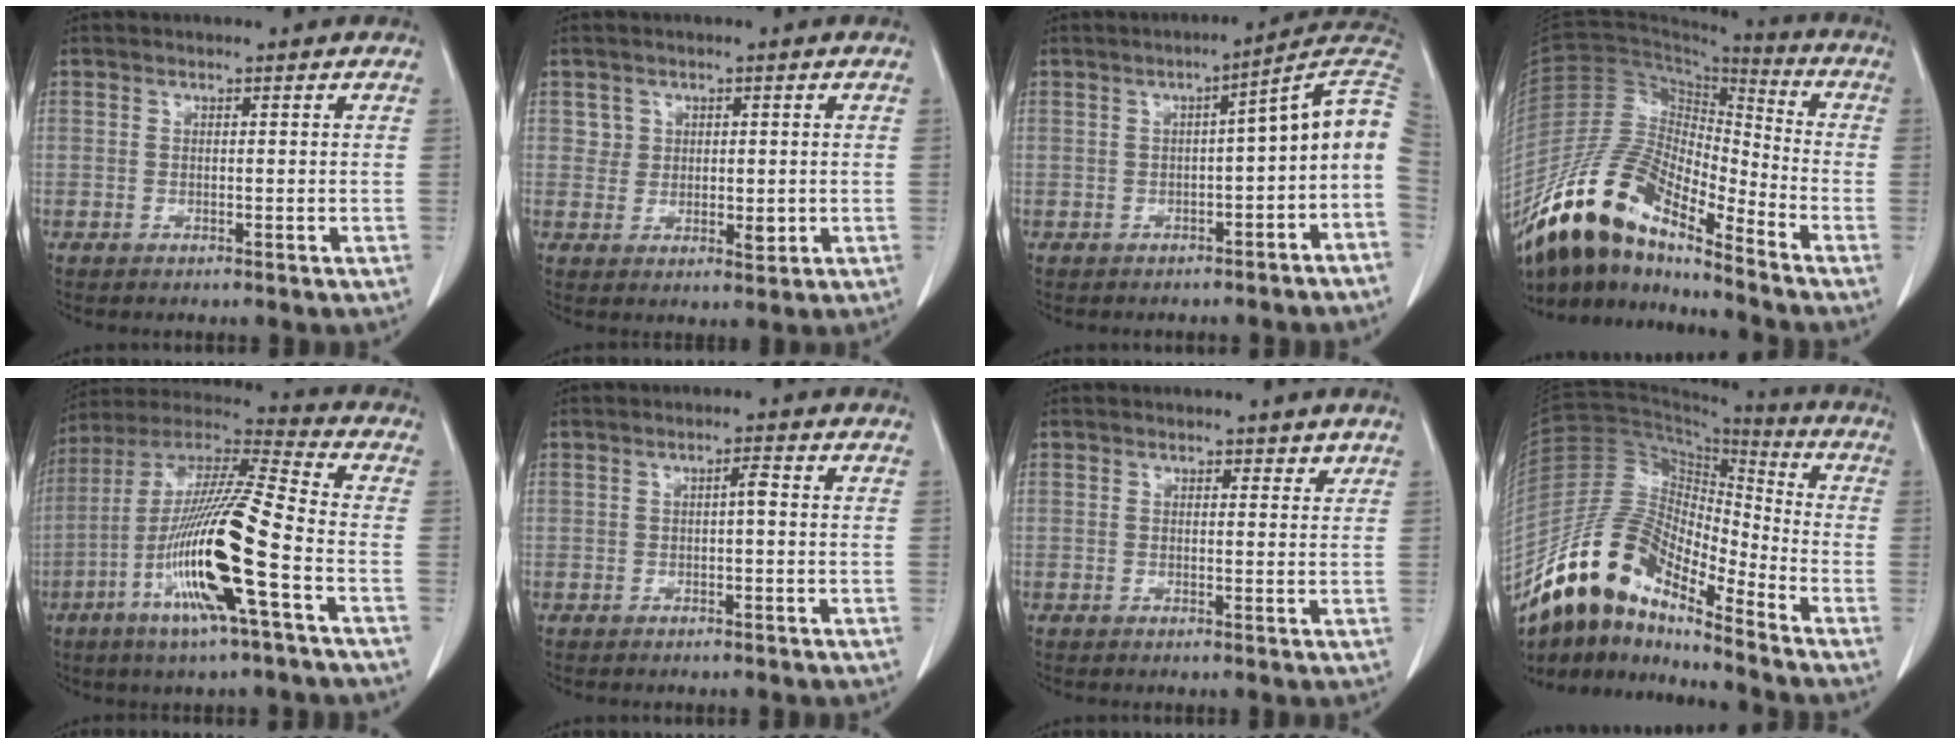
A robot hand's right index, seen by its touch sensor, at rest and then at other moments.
{"total": 3.3, "force": [0.8, 2.9, 1.4], "torque": [-0.013, -0.005, 0.015]}
{"total": 9.0, "force": [-1.7, 1.3, 8.8], "torque": [-0.106, 0.035, -0.030]}
{"total": 16.7, "force": [-13.0, 4.3, 9.6], "torque": [-0.188, 0.022, -0.241]}
{"total": 19.2, "force": [-6.3, 0.5, 18.2], "torque": [-0.368, -0.017, -0.124]}
{"total": 1.5, "force": [0.0, 0.2, 1.5], "torque": [-0.022, 0.005, 0.000]}
{"total": 1.5, "force": [1.1, 0.9, 0.4], "torque": [0.003, -0.004, 0.009]}
{"total": 14.7, "force": [-11.5, 4.1, 8.1], "torque": [-0.155, 0.039, -0.213]}